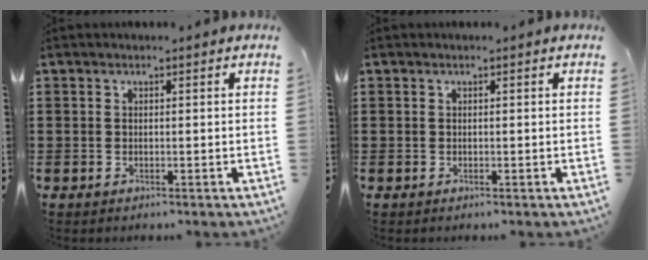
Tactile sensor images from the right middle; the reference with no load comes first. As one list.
[{"total": 0.0}]